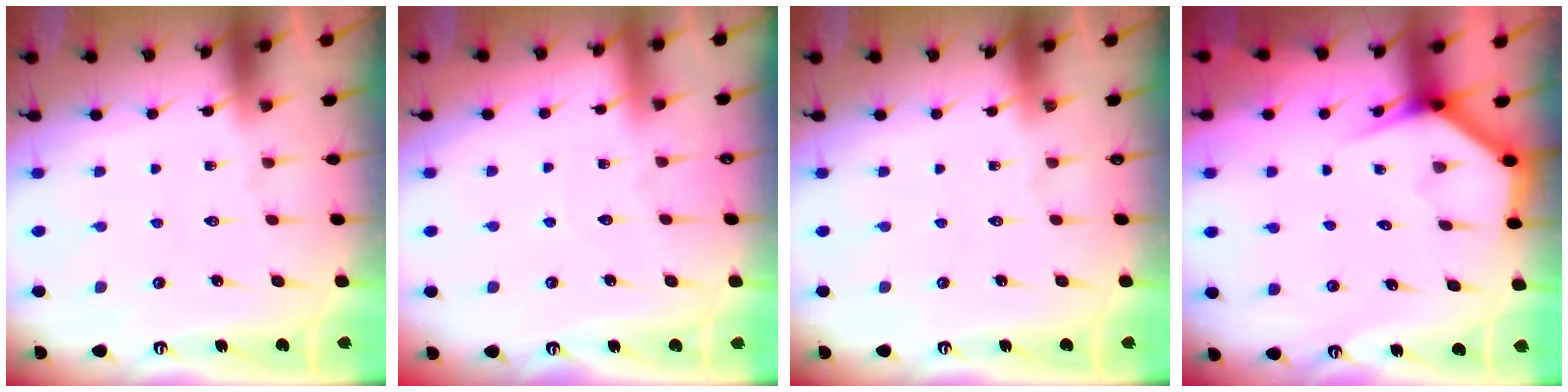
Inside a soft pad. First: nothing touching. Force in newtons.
{"total": 2.9, "press": 2.9, "slide": 0.3}
{"total": 0.0}
{"total": 3.4, "press": 3.4, "slide": 0.2}